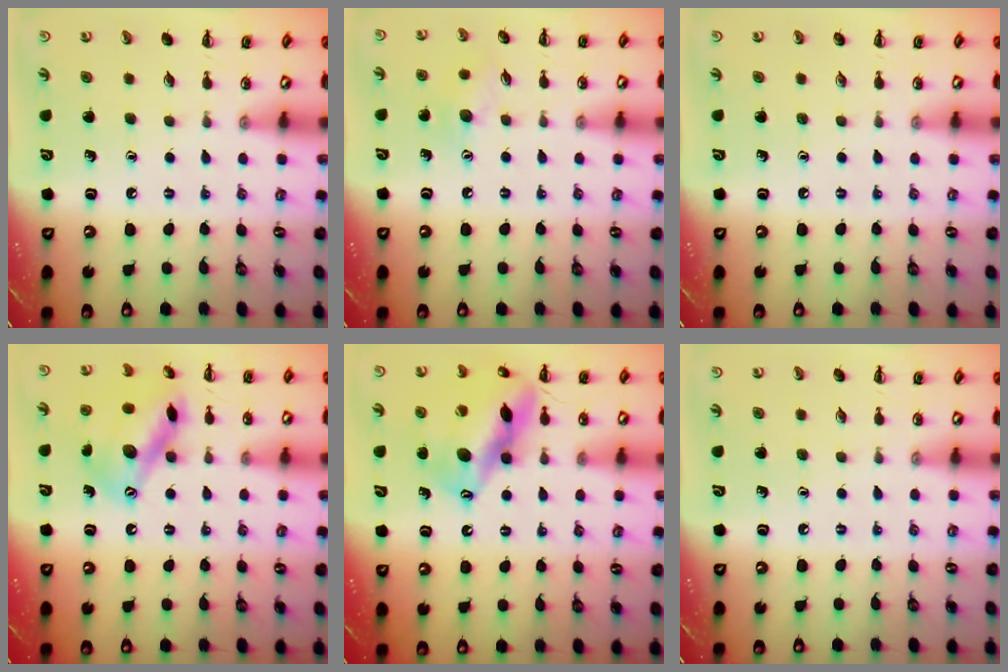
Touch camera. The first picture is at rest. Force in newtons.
{"total": 7.2, "press": 7.1, "slide": 1.0}
{"total": 0.0}
{"total": 14.3, "press": 14.3, "slide": 1.0}
{"total": 16.6, "press": 16.3, "slide": 3.0}
{"total": 0.0}